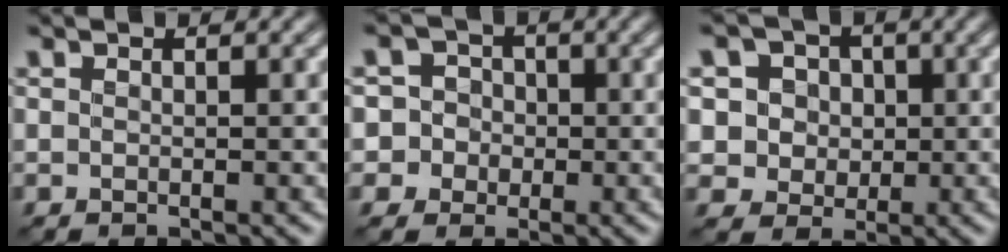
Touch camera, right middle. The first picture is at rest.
{"total": 5.4, "force": [-0.5, 5.3, 0.9], "torque": [0.004, 0.023, -0.034]}
{"total": 6.2, "force": [2.1, 5.4, 2.2], "torque": [-0.035, 0.018, 0.023]}